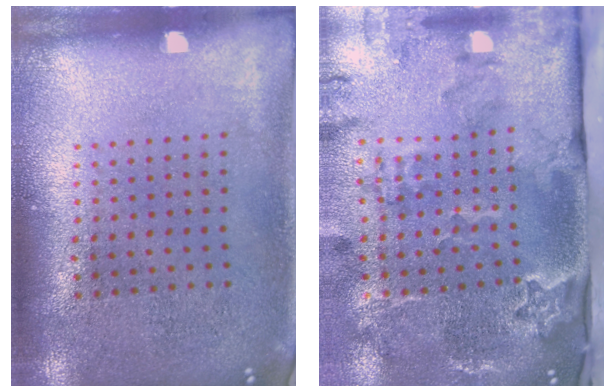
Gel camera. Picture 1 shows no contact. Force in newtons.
{"total": 3.6, "press": 2.4, "slide": 2.6}